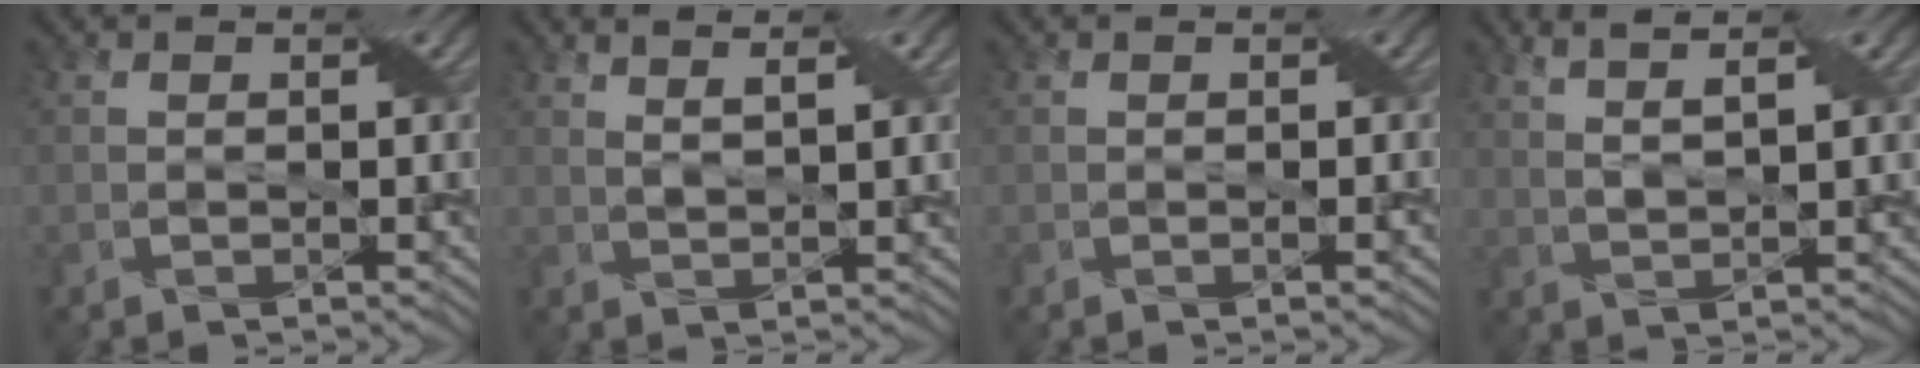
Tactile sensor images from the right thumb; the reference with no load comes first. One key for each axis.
{"total": 2.9, "fx": 1.9, "fy": 0.3, "fz": 2.2, "tx": -0.032, "ty": -0.002, "tz": 0.034}
{"total": 0.7, "fx": -0.2, "fy": 0.0, "fz": 0.7, "tx": -0.011, "ty": 0.002, "tz": -0.002}
{"total": 4.4, "fx": 2.9, "fy": 0.7, "fz": 3.2, "tx": -0.051, "ty": 0.009, "tz": 0.047}